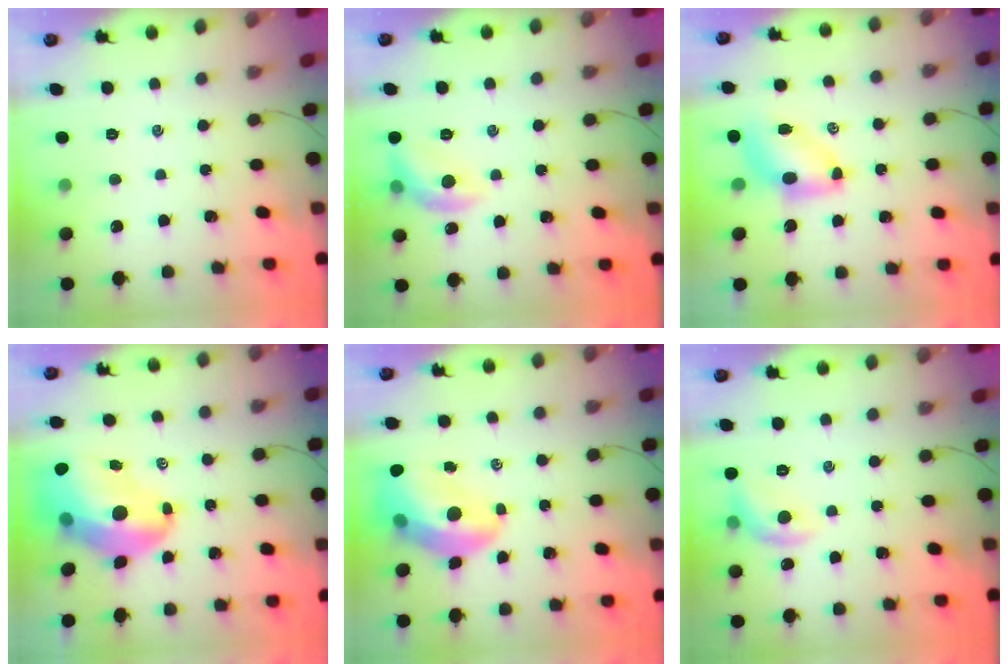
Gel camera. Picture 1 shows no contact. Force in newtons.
{"total": 10.1, "press": 10.1, "slide": 0.2}
{"total": 7.8, "press": 7.7, "slide": 1.3}
{"total": 16.8, "press": 16.1, "slide": 4.7}
{"total": 14.2, "press": 13.6, "slide": 4.1}
{"total": 8.9, "press": 8.9, "slide": 0.3}